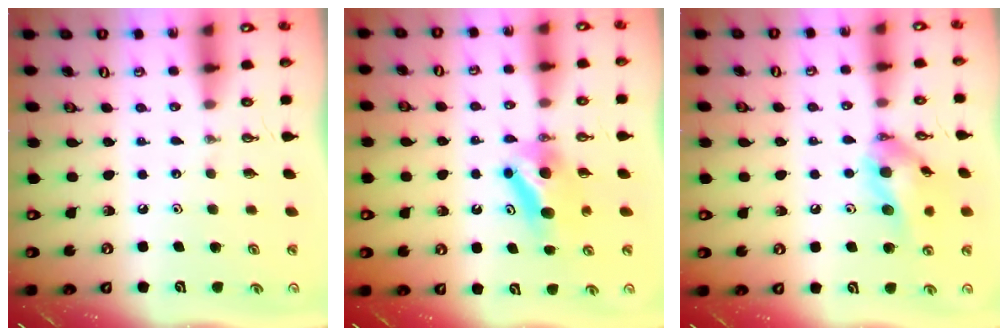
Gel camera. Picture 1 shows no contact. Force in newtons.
{"total": 7.4, "press": 7.2, "slide": 1.8}
{"total": 14.0, "press": 13.8, "slide": 2.5}